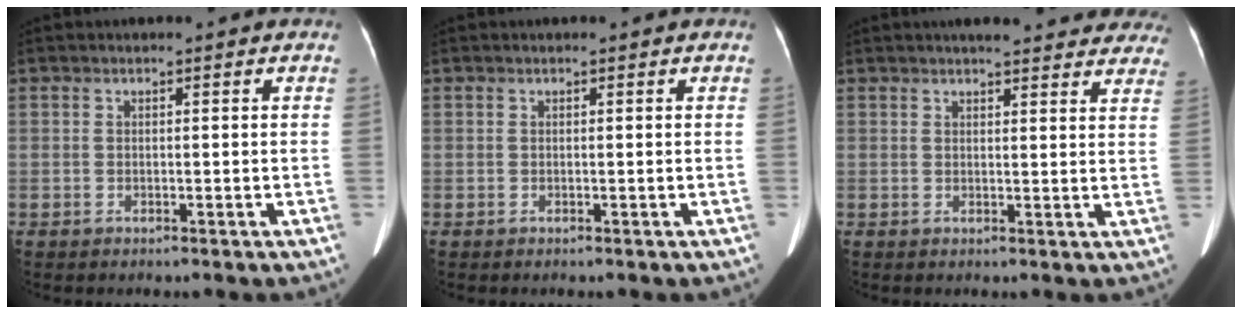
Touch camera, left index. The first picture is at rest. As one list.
[{"total": 0.0}, {"total": 17.6, "force": [15.8, 4.0, 6.7], "torque": [-0.064, 0.000, 0.172]}]